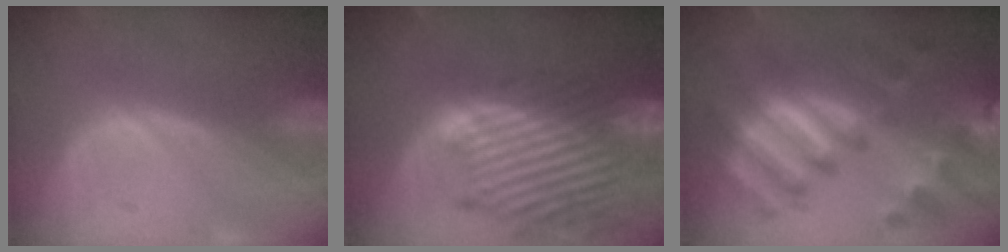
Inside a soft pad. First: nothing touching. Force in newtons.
{"total": 13.6, "press": 11.7, "slide": 6.8}
{"total": 11.3, "press": 11.2, "slide": 1.2}